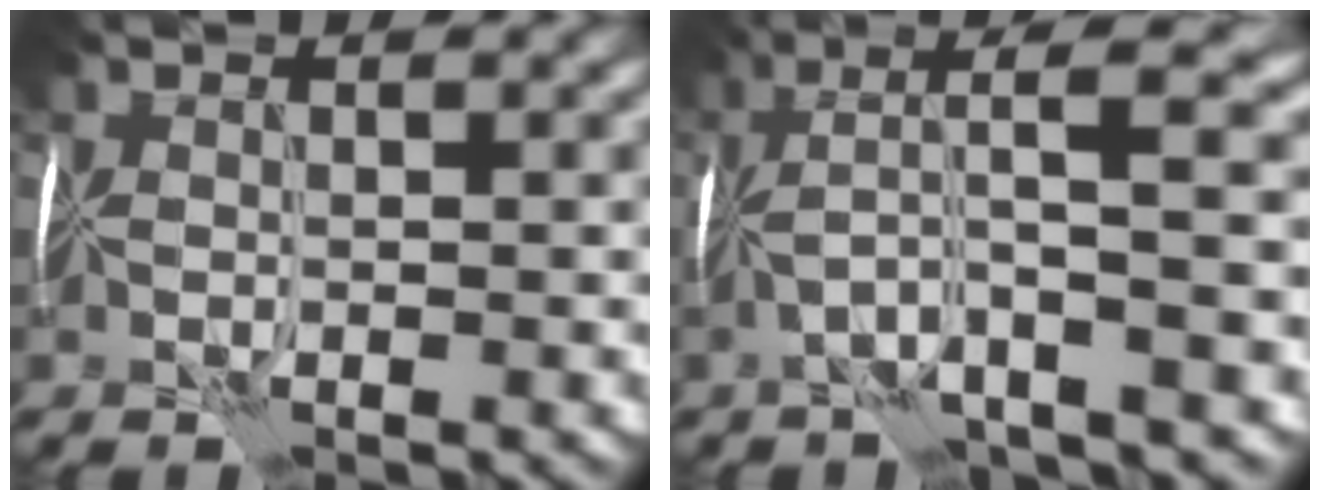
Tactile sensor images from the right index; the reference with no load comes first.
{"total": 6.7, "force": [0.2, 1.1, 6.6], "torque": [-0.117, 0.028, -0.012]}